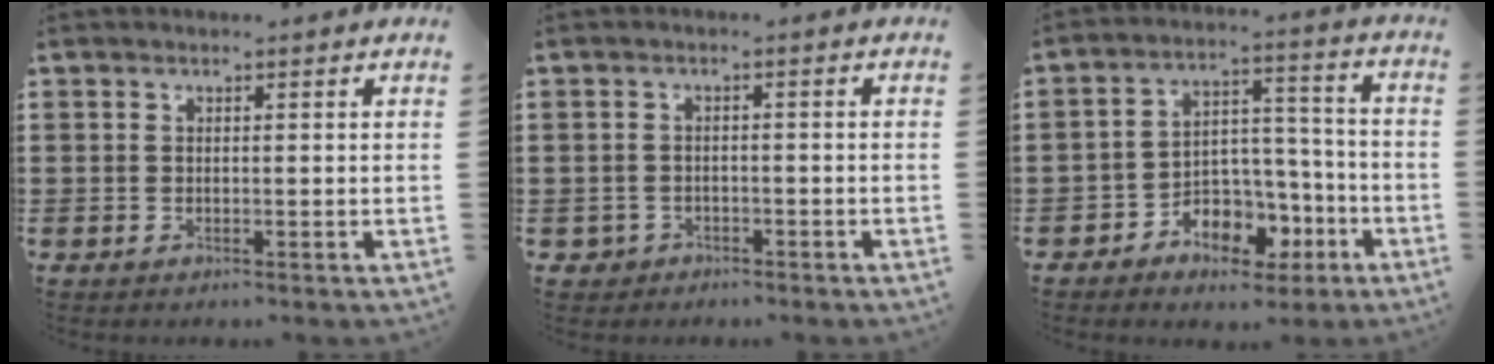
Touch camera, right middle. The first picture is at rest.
{"total": 1.9, "force": [-1.5, 1.1, 0.0], "torque": [-0.007, 0.000, -0.035]}
{"total": 6.7, "force": [-3.8, 4.6, 2.9], "torque": [-0.052, 0.022, -0.067]}